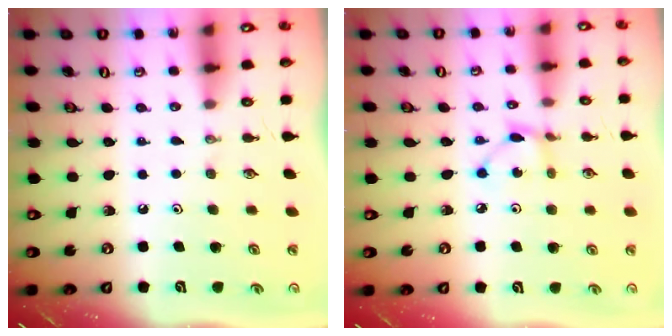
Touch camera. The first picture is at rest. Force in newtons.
{"total": 2.6, "press": 2.6, "slide": 0.2}